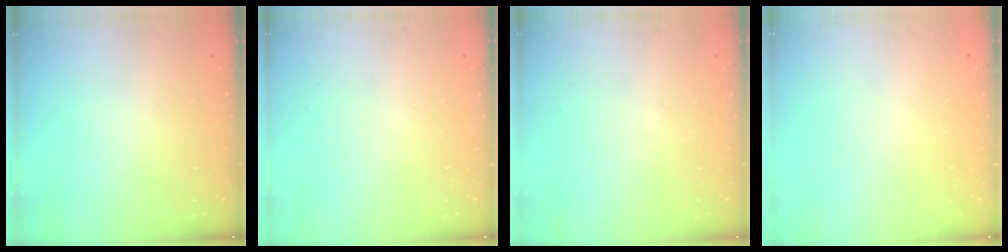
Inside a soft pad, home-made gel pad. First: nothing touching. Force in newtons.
{"total": 0.0}
{"total": 0.0}
{"total": 0.0}